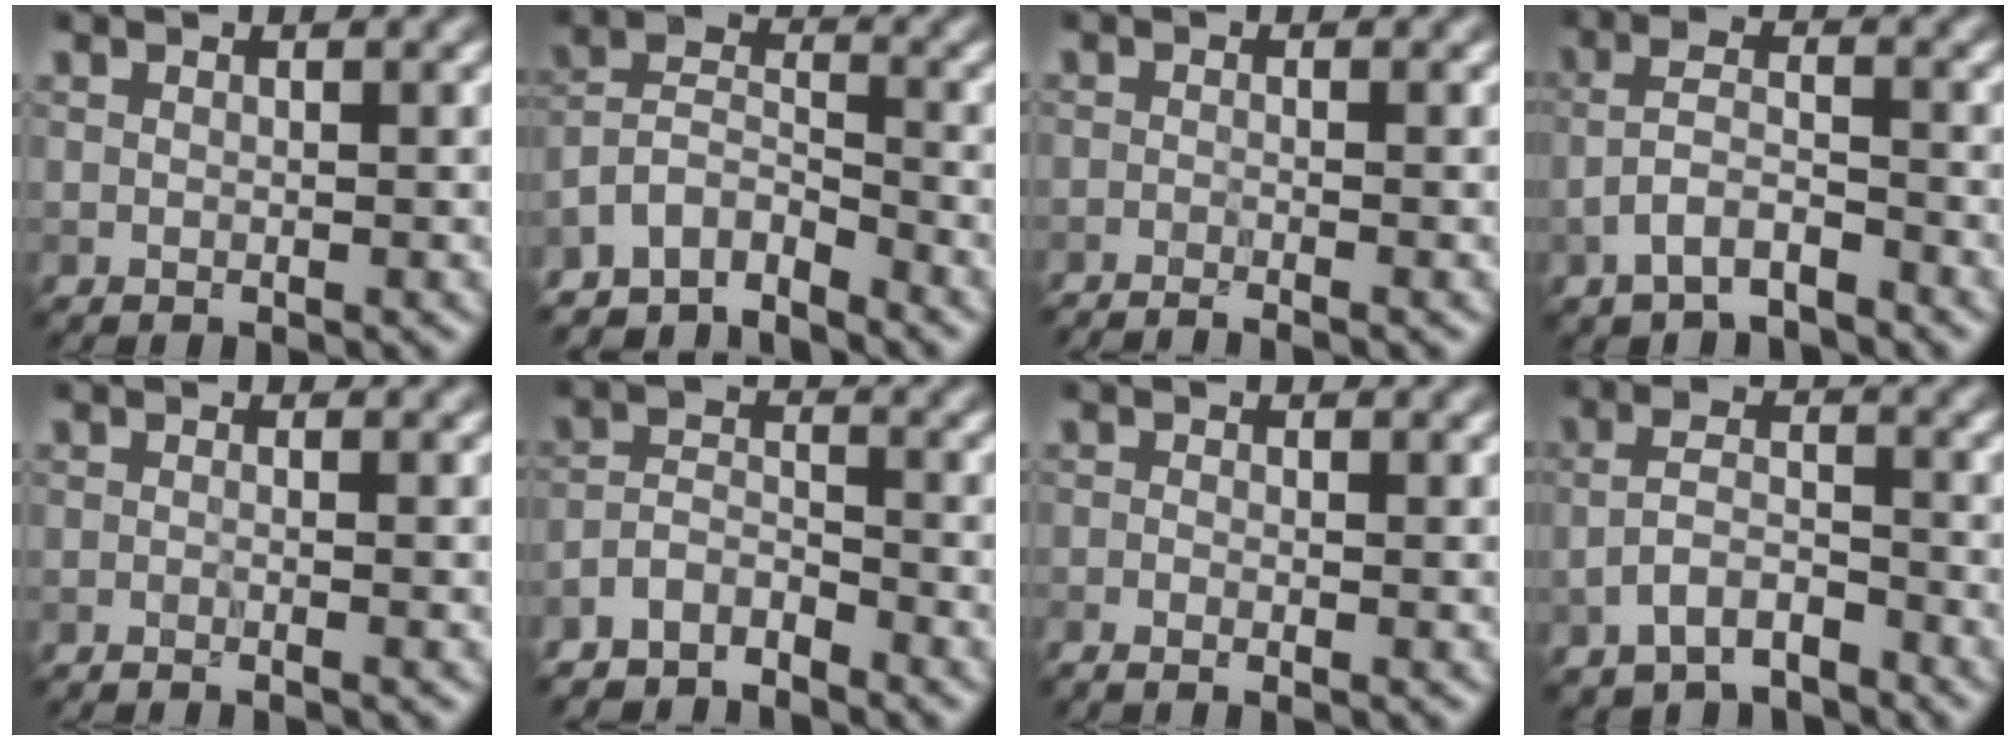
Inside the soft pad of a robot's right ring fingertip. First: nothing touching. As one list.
[{"total": 5.3, "force": [-4.8, 1.5, 1.5], "torque": [-0.025, -0.002, -0.097]}, {"total": 2.8, "force": [-2.1, 0.5, 1.7], "torque": [-0.021, 0.002, -0.035]}, {"total": 3.6, "force": [-2.3, 1.3, 2.5], "torque": [-0.055, 0.006, -0.052]}, {"total": 1.8, "force": [-0.7, 0.7, 1.5], "torque": [-0.002, -0.005, -0.027]}, {"total": 3.6, "force": [-3.3, 1.0, 1.1], "torque": [-0.022, -0.002, -0.075]}, {"total": 1.8, "force": [-1.1, 0.5, 1.4], "torque": [-0.033, -0.009, -0.021]}, {"total": 4.2, "force": [-2.5, 2.0, 2.7], "torque": [-0.053, 0.004, -0.058]}]